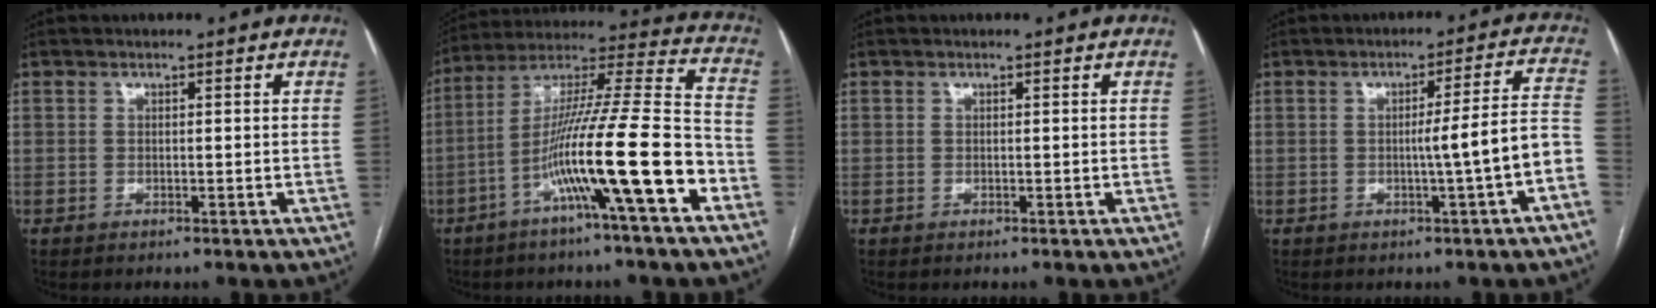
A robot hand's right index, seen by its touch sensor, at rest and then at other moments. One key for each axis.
{"total": 18.1, "fx": -7.5, "fy": -0.4, "fz": 16.5, "tx": -0.284, "ty": 0.003, "tz": -0.133}
{"total": 0.0}
{"total": 7.7, "fx": -2.4, "fy": -1.1, "fz": 7.3, "tx": -0.091, "ty": 0.016, "tz": -0.031}